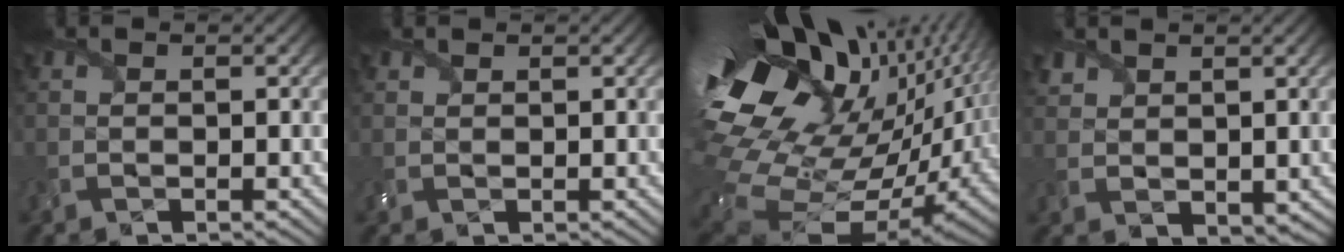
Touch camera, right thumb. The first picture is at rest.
{"total": 1.7, "force": [1.3, 1.0, 0.4], "torque": [-0.013, 0.004, 0.029]}
{"total": 20.9, "force": [4.9, 12.9, 15.8], "torque": [-0.337, -0.026, 0.110]}
{"total": 3.3, "force": [2.4, 2.1, 1.1], "torque": [-0.033, -0.004, 0.052]}